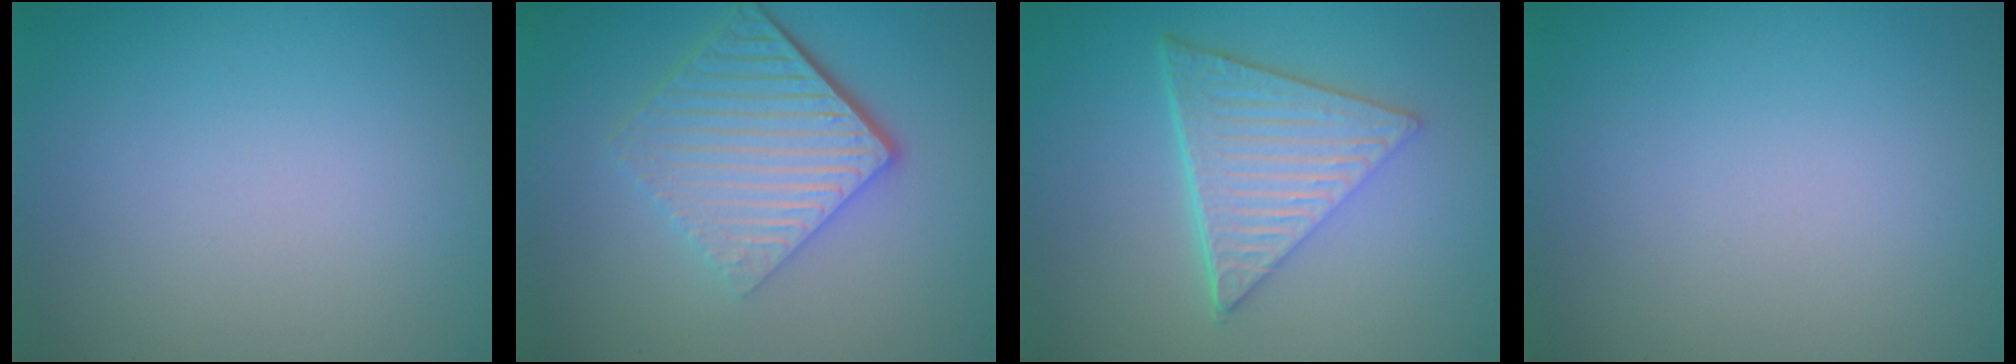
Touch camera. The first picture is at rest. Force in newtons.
{"total": 6.7, "press": 4.4, "slide": 5.1}
{"total": 6.7, "press": 4.5, "slide": 4.9}
{"total": 0.0}